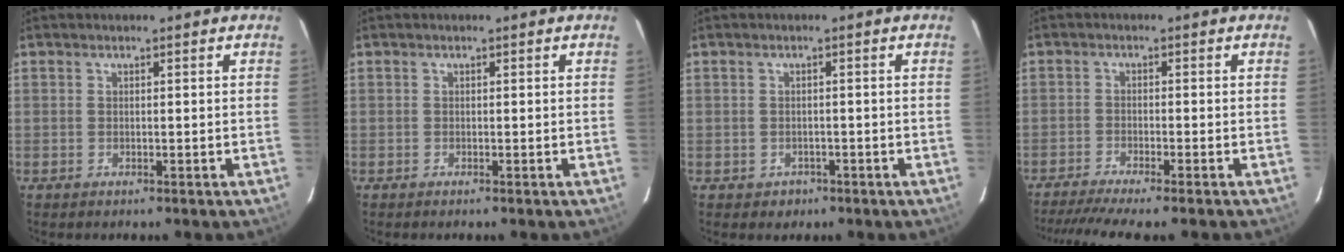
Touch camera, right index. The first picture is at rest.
{"total": 0.0}
{"total": 2.0, "force": [-1.0, 1.7, 0.2], "torque": [-0.002, 0.006, -0.011]}
{"total": 11.0, "force": [-9.4, 0.0, 5.7], "torque": [-0.075, -0.018, -0.143]}